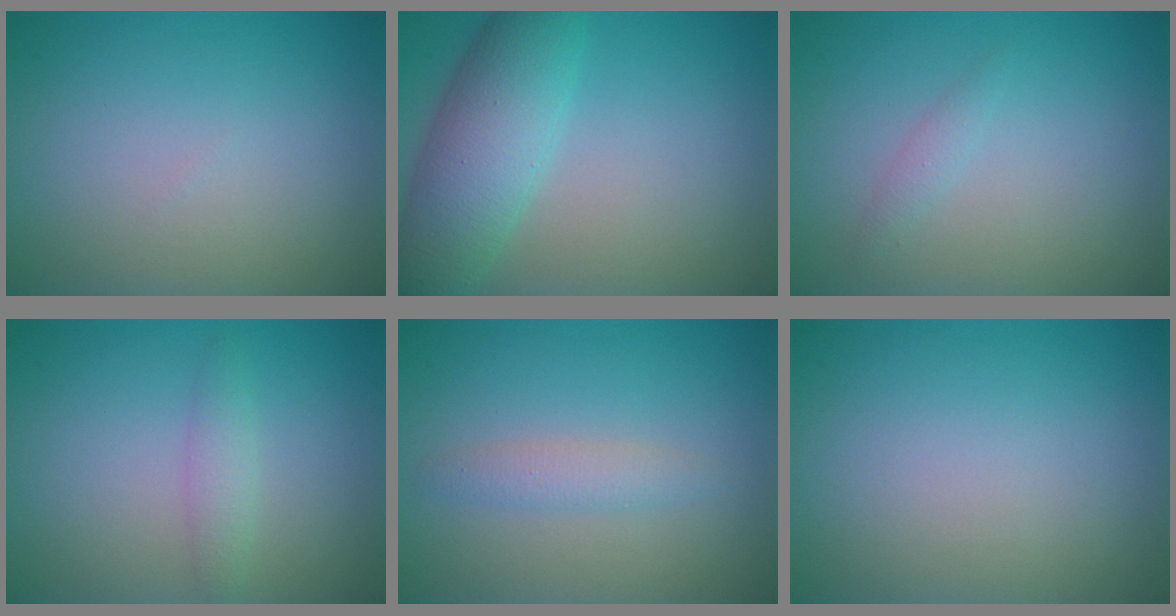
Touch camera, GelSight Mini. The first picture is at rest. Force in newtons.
{"total": 6.9, "press": 6.9, "slide": 0.3}
{"total": 0.9, "press": 0.9, "slide": 0.1}
{"total": 1.5, "press": 1.5, "slide": 0.0}
{"total": 1.6, "press": 1.6, "slide": 0.0}
{"total": 0.0}